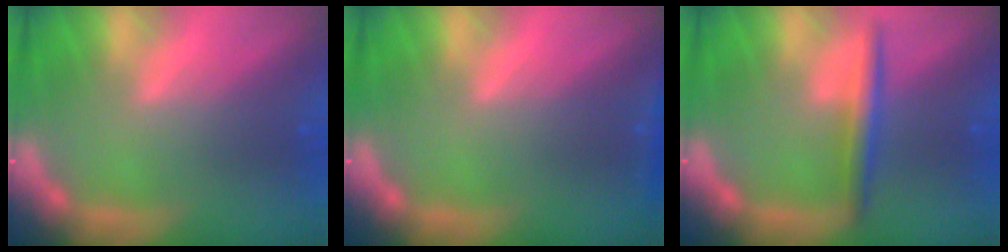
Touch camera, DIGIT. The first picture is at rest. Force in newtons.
{"total": 1.4}
{"total": 3.0}